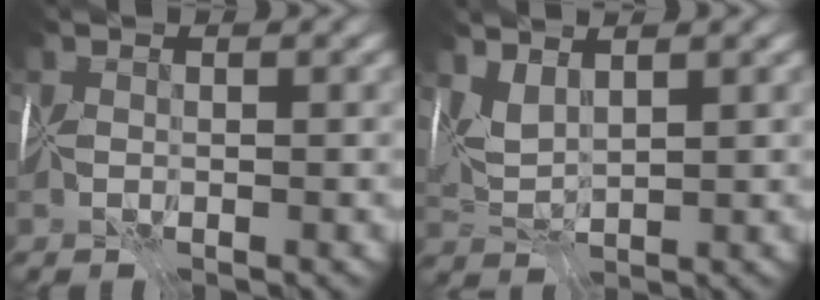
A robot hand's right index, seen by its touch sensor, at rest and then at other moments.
{"total": 2.0, "force": [1.9, -0.4, 0.4], "torque": [-0.010, 0.000, 0.045]}